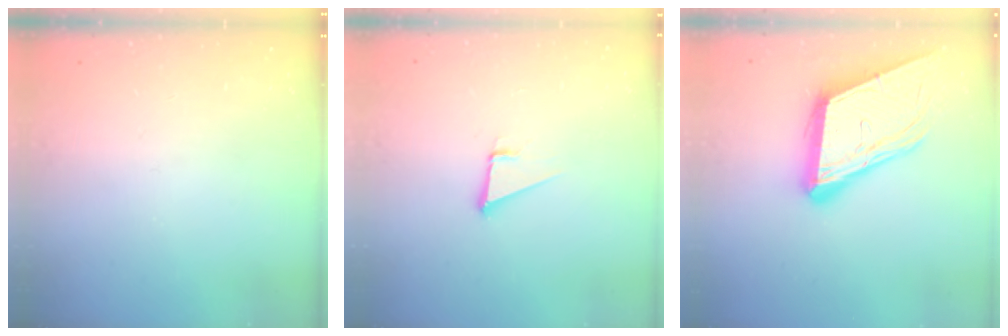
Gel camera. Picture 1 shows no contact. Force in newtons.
{"total": 4.3, "press": 3.4, "slide": 2.6}
{"total": 16.6, "press": 16.1, "slide": 4.0}